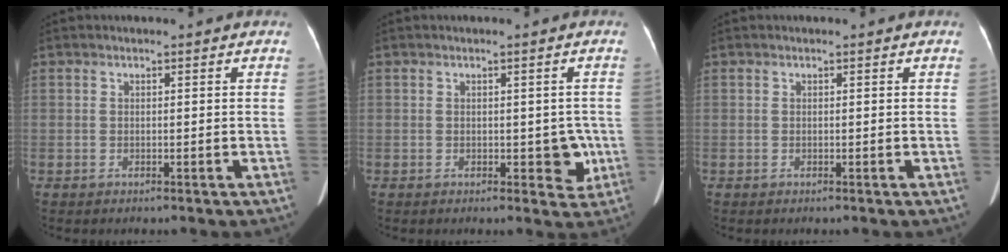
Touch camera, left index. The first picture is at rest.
{"total": 3.4, "force": [-0.5, 2.2, 2.6], "torque": [-0.022, 0.008, 0.000]}
{"total": 0.0}